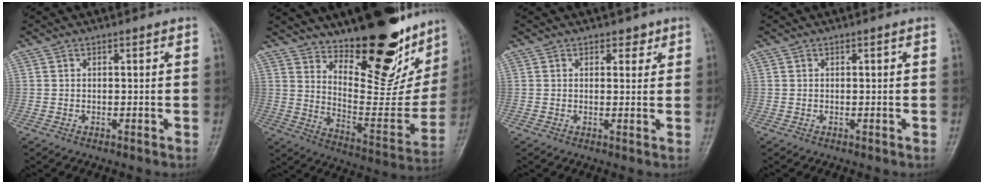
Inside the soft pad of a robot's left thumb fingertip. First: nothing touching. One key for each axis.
{"total": 25.8, "fx": 18.4, "fy": 9.5, "fz": 15.3, "tx": -0.175, "ty": -0.121, "tz": 0.275}
{"total": 2.1, "fx": 1.3, "fy": 1.5, "fz": 0.7, "tx": 0.014, "ty": -0.004, "tz": 0.014}
{"total": 0.0}